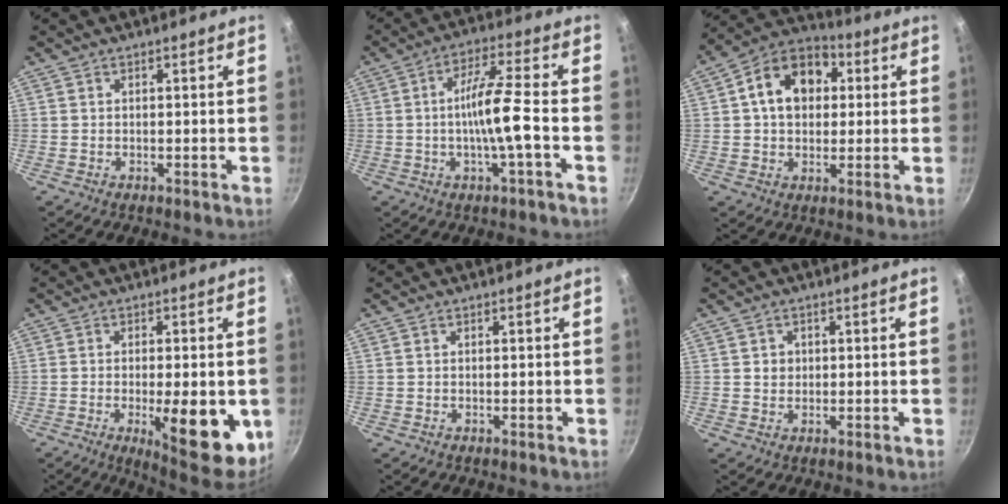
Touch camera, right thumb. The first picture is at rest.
{"total": 9.3, "force": [-2.0, 0.6, 9.1], "torque": [-0.166, 0.026, -0.038]}
{"total": 13.8, "force": [2.8, 10.2, 8.9], "torque": [-0.112, 0.023, 0.028]}
{"total": 14.7, "force": [-3.4, 4.8, 13.4], "torque": [-0.154, -0.001, -0.037]}
{"total": 0.0}
{"total": 2.1, "force": [0.3, 1.9, 0.7], "torque": [-0.001, 0.004, 0.004]}